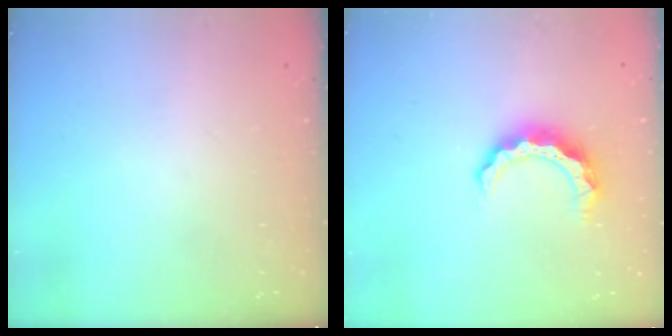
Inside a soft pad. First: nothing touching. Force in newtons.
{"total": 8.1, "press": 8.1, "slide": 0.8}